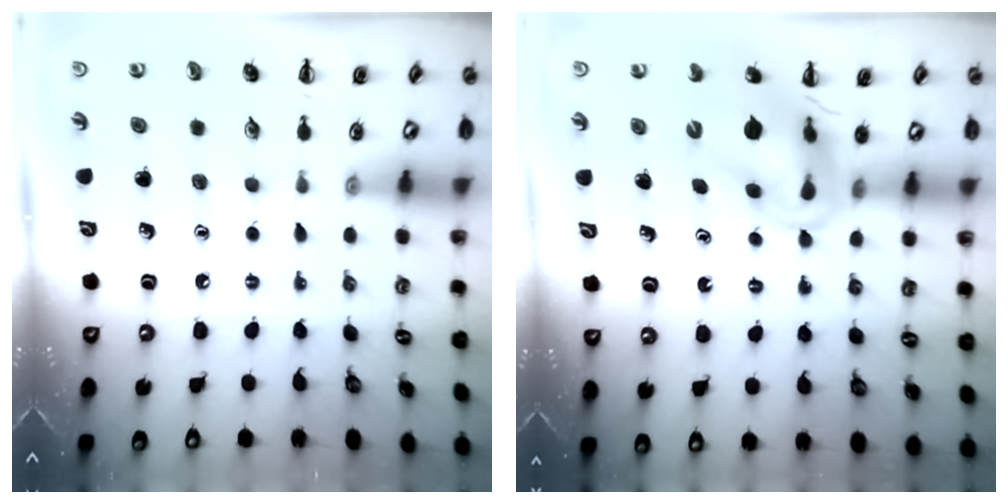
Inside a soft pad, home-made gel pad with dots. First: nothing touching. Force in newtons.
{"total": 11.6, "press": 11.0, "slide": 3.5}